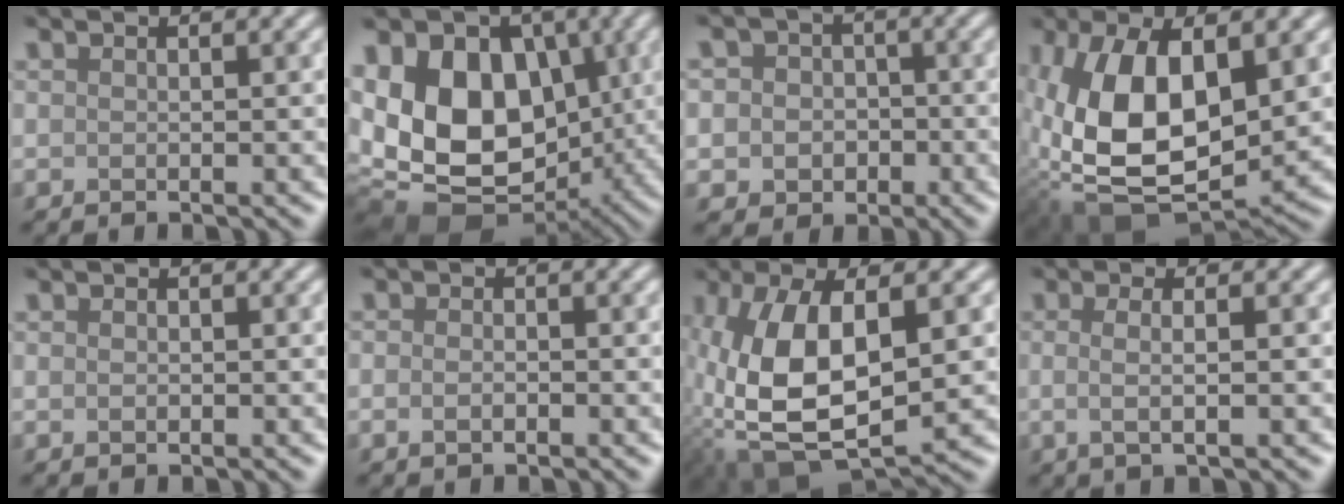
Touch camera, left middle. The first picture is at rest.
{"total": 18.3, "force": [-0.4, 13.5, 12.4], "torque": [-0.226, 0.008, -0.006]}
{"total": 5.0, "force": [-0.5, 4.6, 1.8], "torque": [-0.017, 0.017, -0.033]}
{"total": 13.9, "force": [0.7, 7.9, 11.4], "torque": [-0.240, -0.018, 0.016]}
{"total": 0.7, "force": [-0.1, 0.5, 0.4], "torque": [-0.005, -0.001, -0.002]}
{"total": 1.4, "force": [-0.5, 0.9, 0.9], "torque": [-0.013, 0.001, -0.012]}
{"total": 11.5, "force": [-0.4, 5.8, 10.0], "torque": [-0.211, -0.012, -0.001]}
{"total": 2.7, "force": [-0.1, 0.9, 2.5], "torque": [-0.044, -0.003, -0.006]}